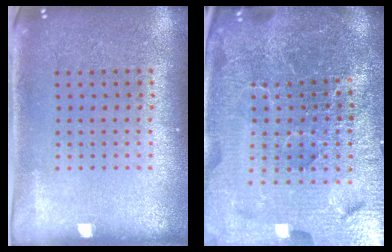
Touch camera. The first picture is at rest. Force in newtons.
{"total": 6.7, "press": 5.8, "slide": 3.3}